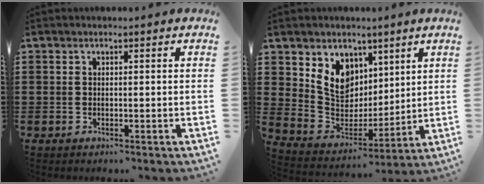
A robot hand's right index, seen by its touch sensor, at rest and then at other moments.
{"total": 8.8, "force": [4.7, 7.1, 2.2], "torque": [-0.082, -0.027, 0.095]}